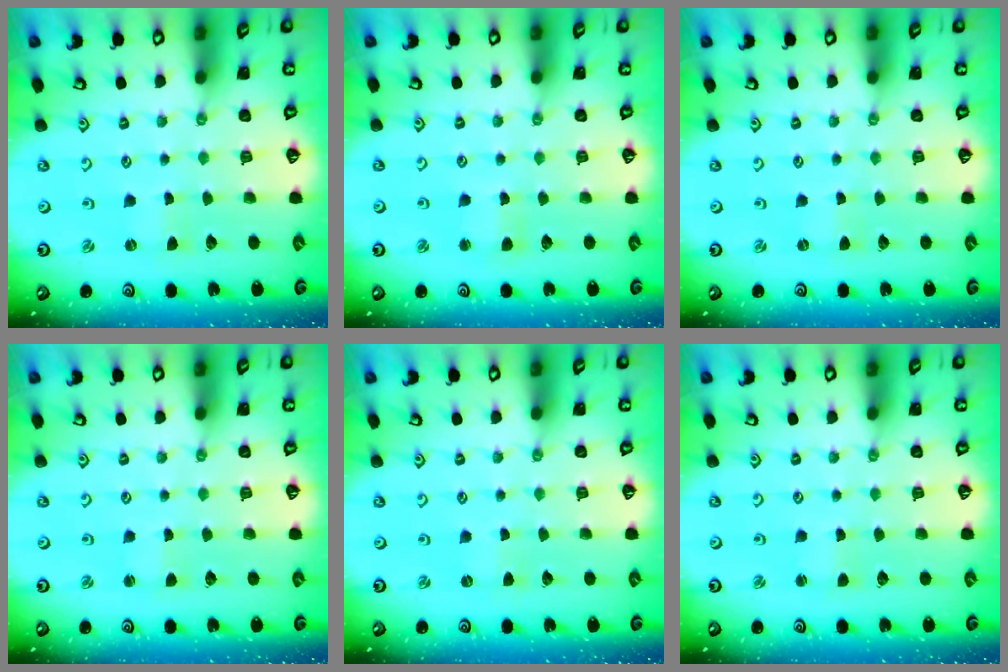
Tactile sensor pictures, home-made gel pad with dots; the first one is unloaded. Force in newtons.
{"total": 3.1, "press": 3.1, "slide": 0.3}
{"total": 0.0}
{"total": 1.1, "press": 1.1, "slide": 0.1}
{"total": 0.7, "press": 0.7, "slide": 0.3}
{"total": 1.0, "press": 1.0, "slide": 0.0}